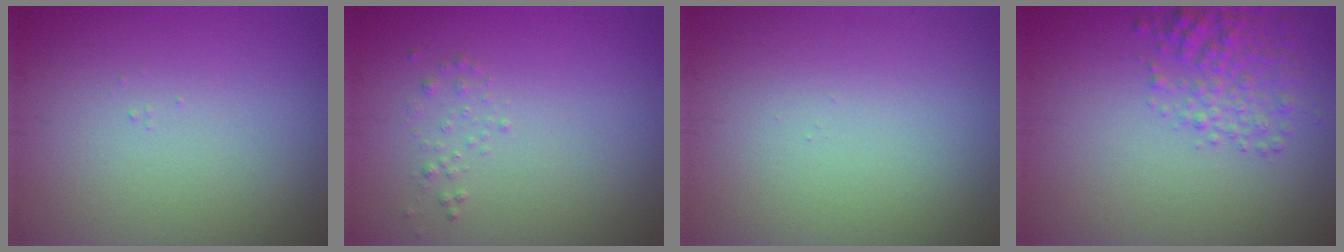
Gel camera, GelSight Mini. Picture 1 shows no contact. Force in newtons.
{"total": 0.7, "press": 0.7, "slide": 0.0}
{"total": 0.0}
{"total": 3.1, "press": 3.1, "slide": 0.1}